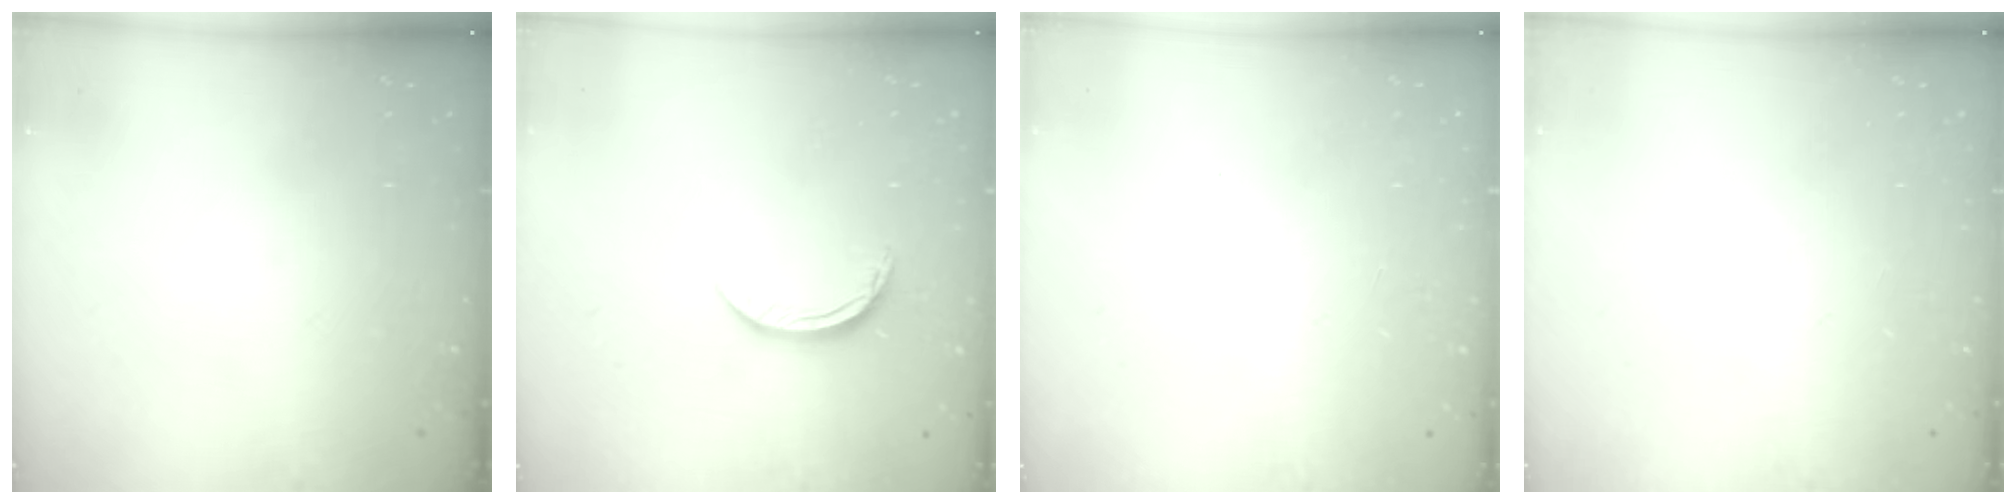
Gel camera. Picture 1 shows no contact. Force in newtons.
{"total": 4.9, "press": 4.8, "slide": 0.6}
{"total": 2.6, "press": 2.6, "slide": 0.2}
{"total": 0.0}